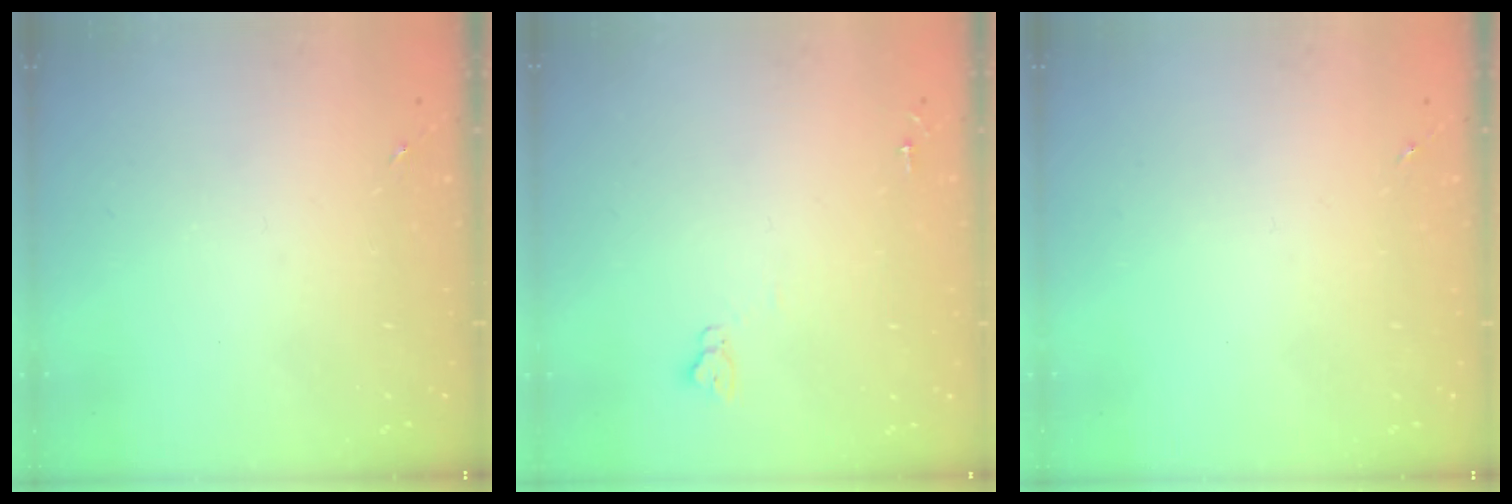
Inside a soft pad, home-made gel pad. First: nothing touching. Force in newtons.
{"total": 3.8, "press": 3.8, "slide": 0.3}
{"total": 0.0}